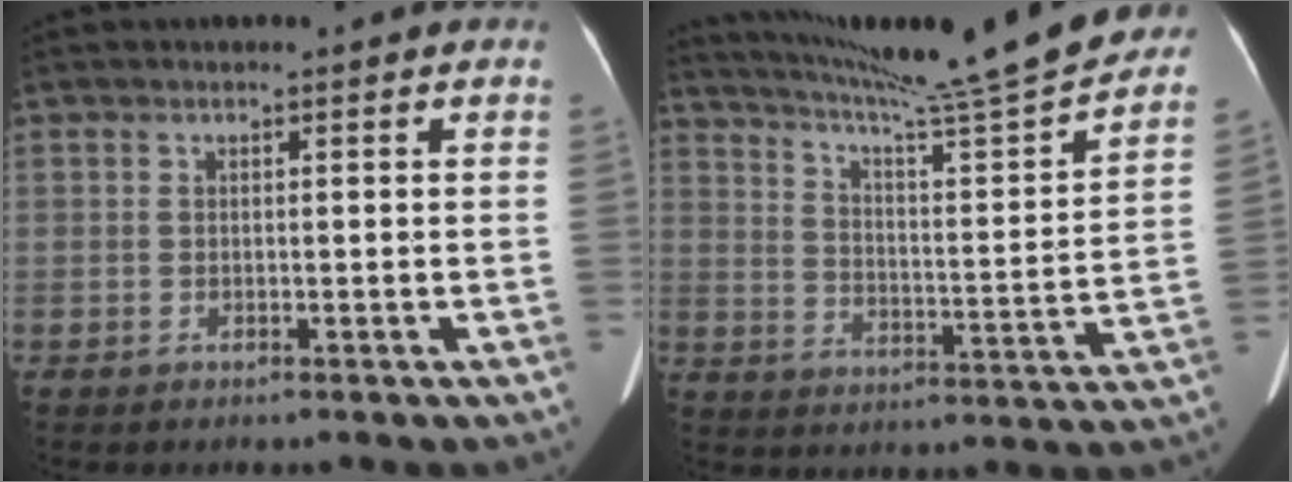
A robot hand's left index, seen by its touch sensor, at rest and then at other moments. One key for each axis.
{"total": 24.9, "fx": 22.2, "fy": 0.0, "fz": 11.1, "tx": -0.181, "ty": -0.058, "tz": 0.307}